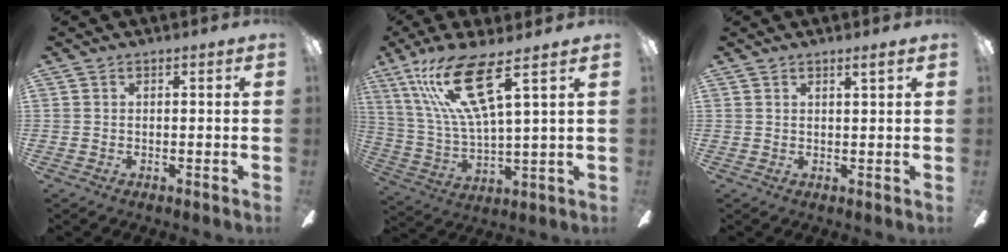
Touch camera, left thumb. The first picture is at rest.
{"total": 17.4, "force": [9.5, 3.9, 14.0], "torque": [-0.295, -0.031, 0.154]}
{"total": 1.9, "force": [1.3, 0.0, 1.4], "torque": [-0.030, -0.001, 0.021]}